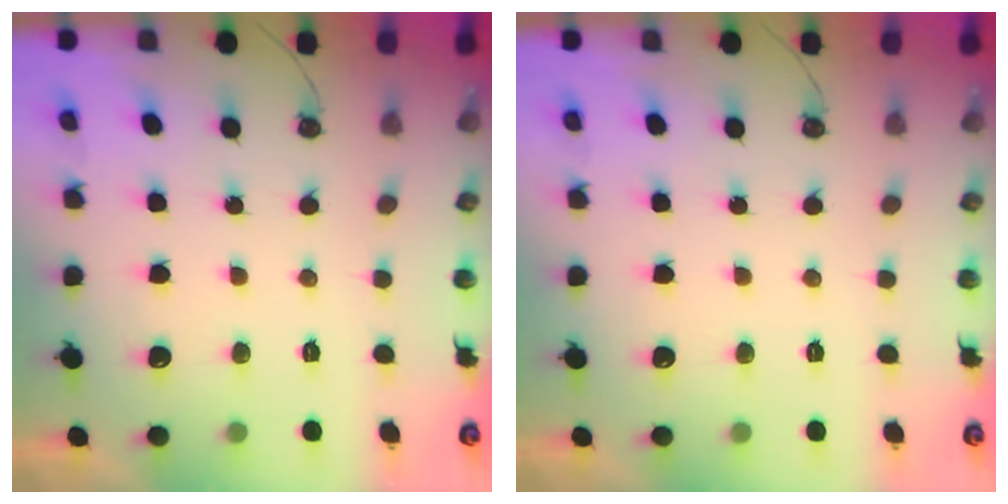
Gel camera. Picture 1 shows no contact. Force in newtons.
{"total": 0.0}